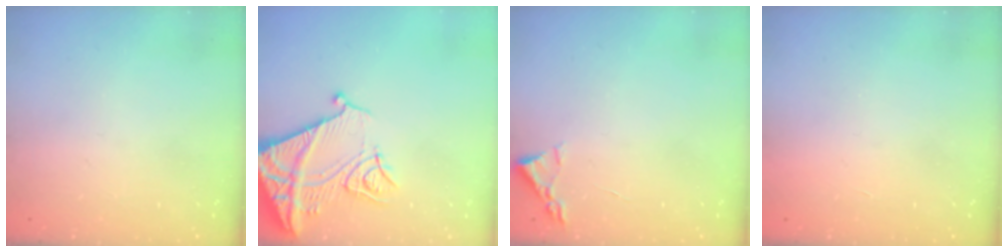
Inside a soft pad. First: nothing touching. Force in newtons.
{"total": 15.1, "press": 15.1, "slide": 1.5}
{"total": 2.2, "press": 2.2, "slide": 0.3}
{"total": 1.7, "press": 1.7, "slide": 0.1}